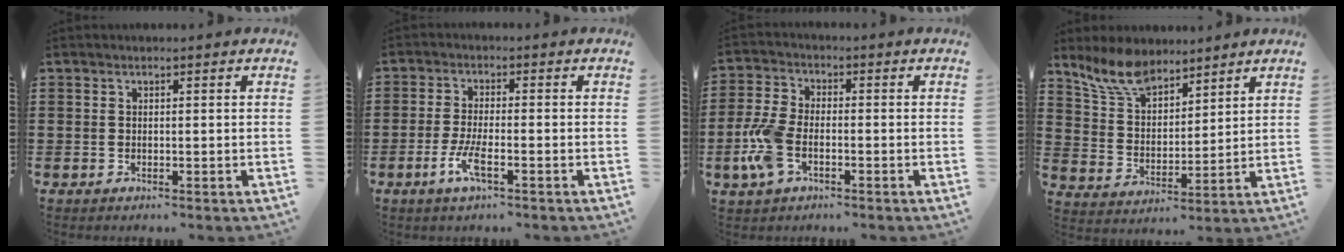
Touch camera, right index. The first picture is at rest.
{"total": 4.4, "force": [-2.2, 0.9, 3.8], "torque": [-0.088, -0.011, -0.046]}
{"total": 6.9, "force": [-2.4, 3.7, 5.3], "torque": [-0.131, -0.003, -0.051]}
{"total": 8.4, "force": [7.1, 3.2, 3.2], "torque": [-0.089, -0.013, 0.136]}